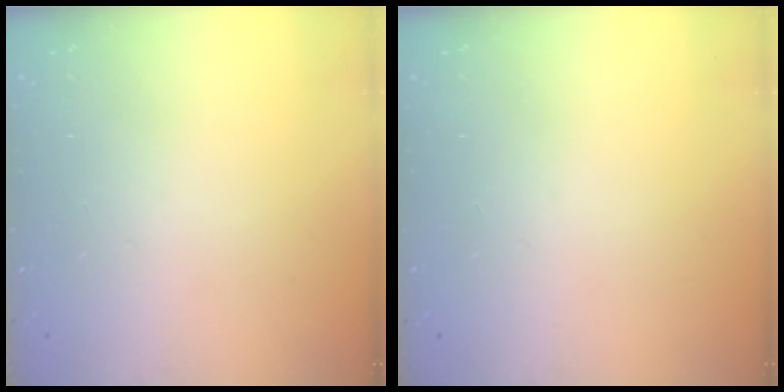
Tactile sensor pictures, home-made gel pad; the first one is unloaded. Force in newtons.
{"total": 0.0}